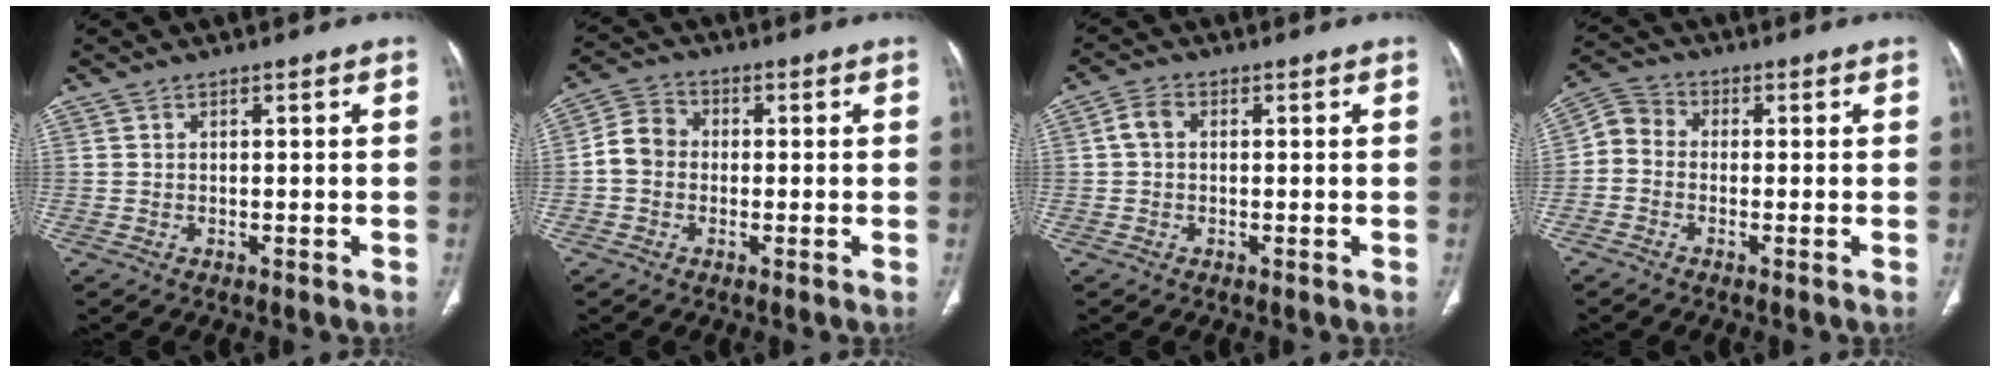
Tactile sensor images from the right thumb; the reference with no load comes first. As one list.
[{"total": 6.0, "force": [-0.6, 5.2, 3.1], "torque": [-0.043, 0.018, -0.025]}, {"total": 2.8, "force": [0.2, 2.0, 2.0], "torque": [-0.039, 0.010, 0.001]}, {"total": 4.9, "force": [-0.8, 4.0, 2.6], "torque": [-0.042, 0.018, -0.036]}]